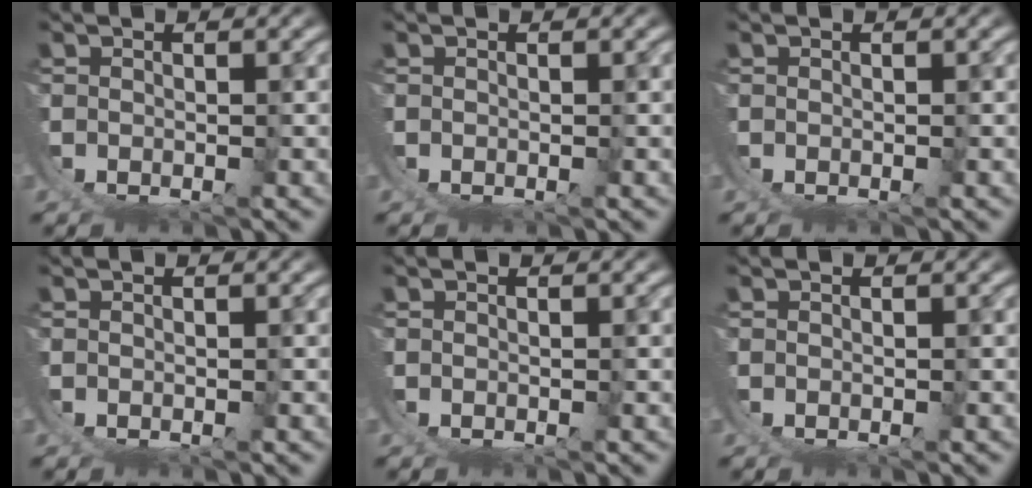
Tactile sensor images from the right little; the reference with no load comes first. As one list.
[{"total": 0.0}, {"total": 0.0}, {"total": 0.0}, {"total": 0.0}, {"total": 0.0}]